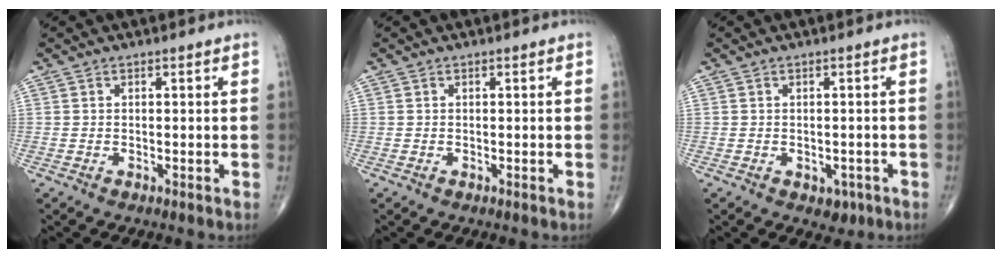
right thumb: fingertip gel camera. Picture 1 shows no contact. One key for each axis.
{"total": 0.0}
{"total": 2.7, "fx": -1.2, "fy": 1.9, "fz": 1.5, "tx": -0.004, "ty": 0.005, "tz": -0.008}